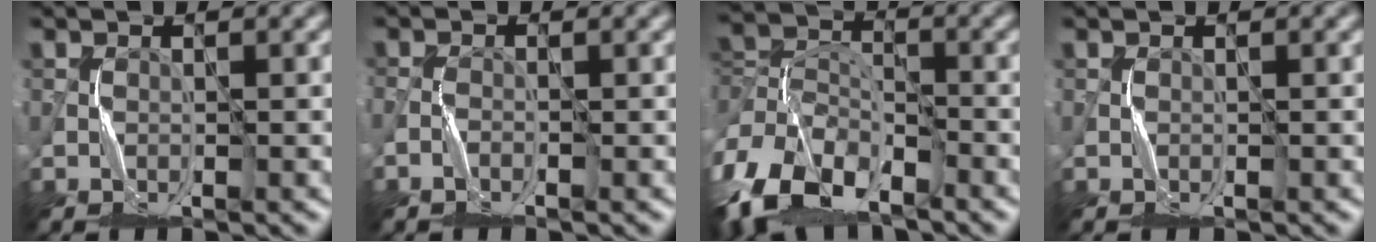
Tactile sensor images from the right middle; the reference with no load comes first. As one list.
[{"total": 1.3, "force": [-0.8, 0.5, 1.0], "torque": [-0.023, 0.003, -0.018]}, {"total": 10.1, "force": [-5.5, 5.9, 6.1], "torque": [-0.127, -0.002, -0.124]}, {"total": 0.0}]